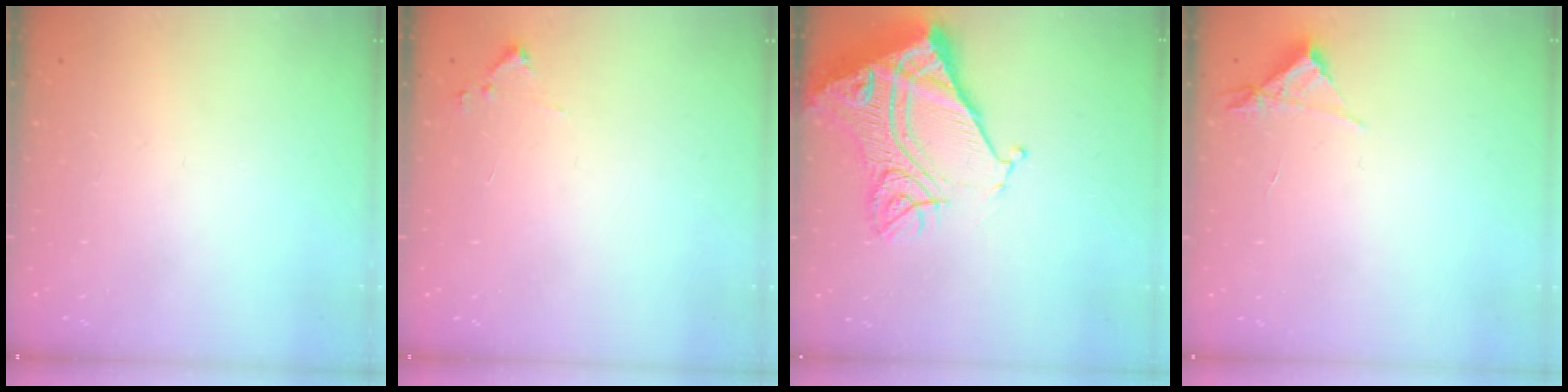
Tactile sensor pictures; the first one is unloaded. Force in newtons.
{"total": 5.7, "press": 5.7, "slide": 0.6}
{"total": 20.1, "press": 19.9, "slide": 2.6}
{"total": 3.5, "press": 3.5, "slide": 0.4}